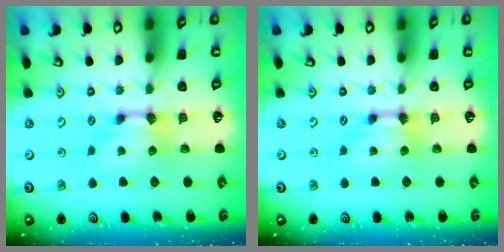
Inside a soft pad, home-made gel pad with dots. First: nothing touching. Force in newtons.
{"total": 0.0}